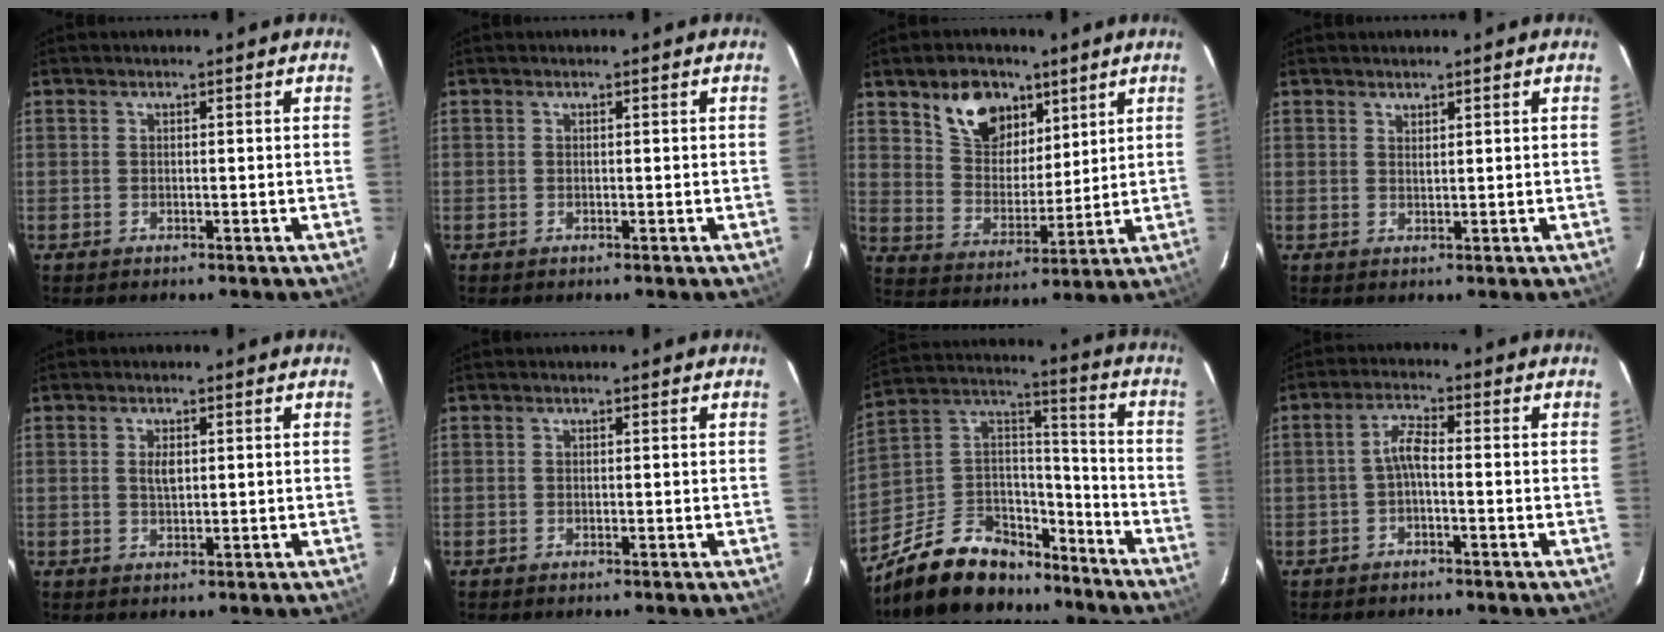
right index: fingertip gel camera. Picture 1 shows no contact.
{"total": 0.0}
{"total": 11.9, "force": [7.2, 7.6, 5.8], "torque": [-0.108, 0.020, 0.140]}
{"total": 1.1, "force": [1.0, 0.3, 0.2], "torque": [-0.004, 0.000, 0.020]}
{"total": 2.2, "force": [0.5, 1.1, 1.9], "torque": [-0.034, 0.001, 0.009]}
{"total": 0.0}
{"total": 19.2, "force": [-13.8, 11.0, 7.5], "torque": [-0.181, 0.065, -0.211]}
{"total": 3.0, "force": [-1.1, 0.6, 2.8], "torque": [-0.062, 0.010, -0.023]}